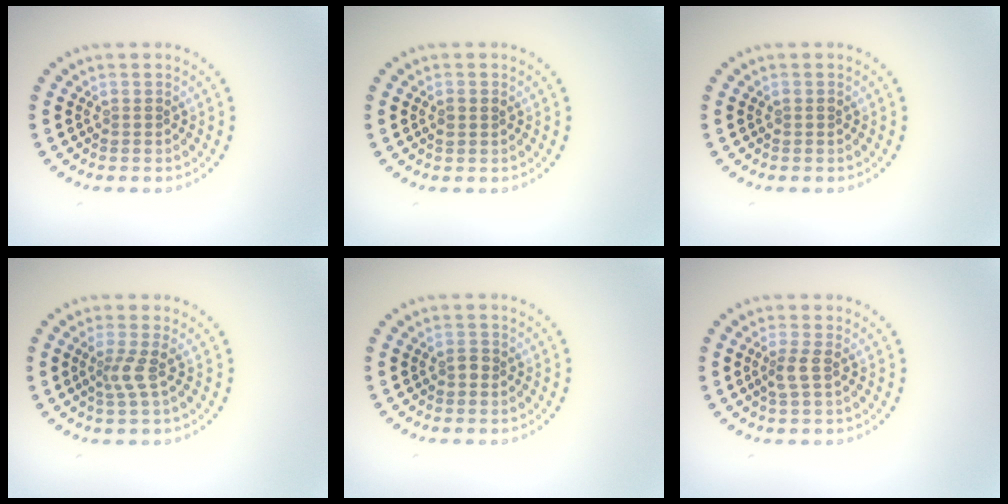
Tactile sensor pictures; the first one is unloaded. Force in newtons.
{"total": 1.1, "press": 1.1, "slide": 0.2}
{"total": 0.6, "press": 0.6, "slide": 0.2}
{"total": 2.0, "press": 1.3, "slide": 1.5}
{"total": 0.8, "press": 0.8, "slide": 0.0}
{"total": 1.7, "press": 1.6, "slide": 0.7}